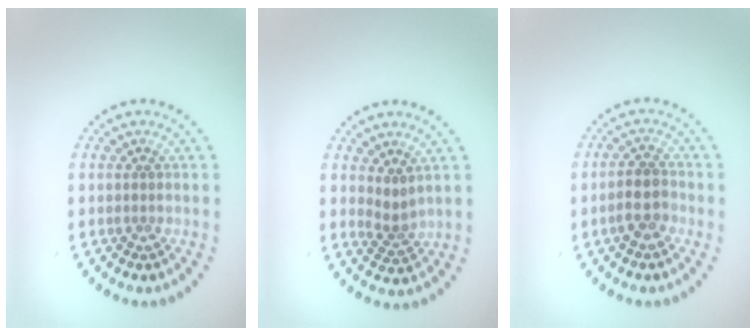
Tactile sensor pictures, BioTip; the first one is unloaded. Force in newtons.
{"total": 1.9, "press": 1.3, "slide": 1.5}
{"total": 2.5, "press": 2.4, "slide": 0.9}